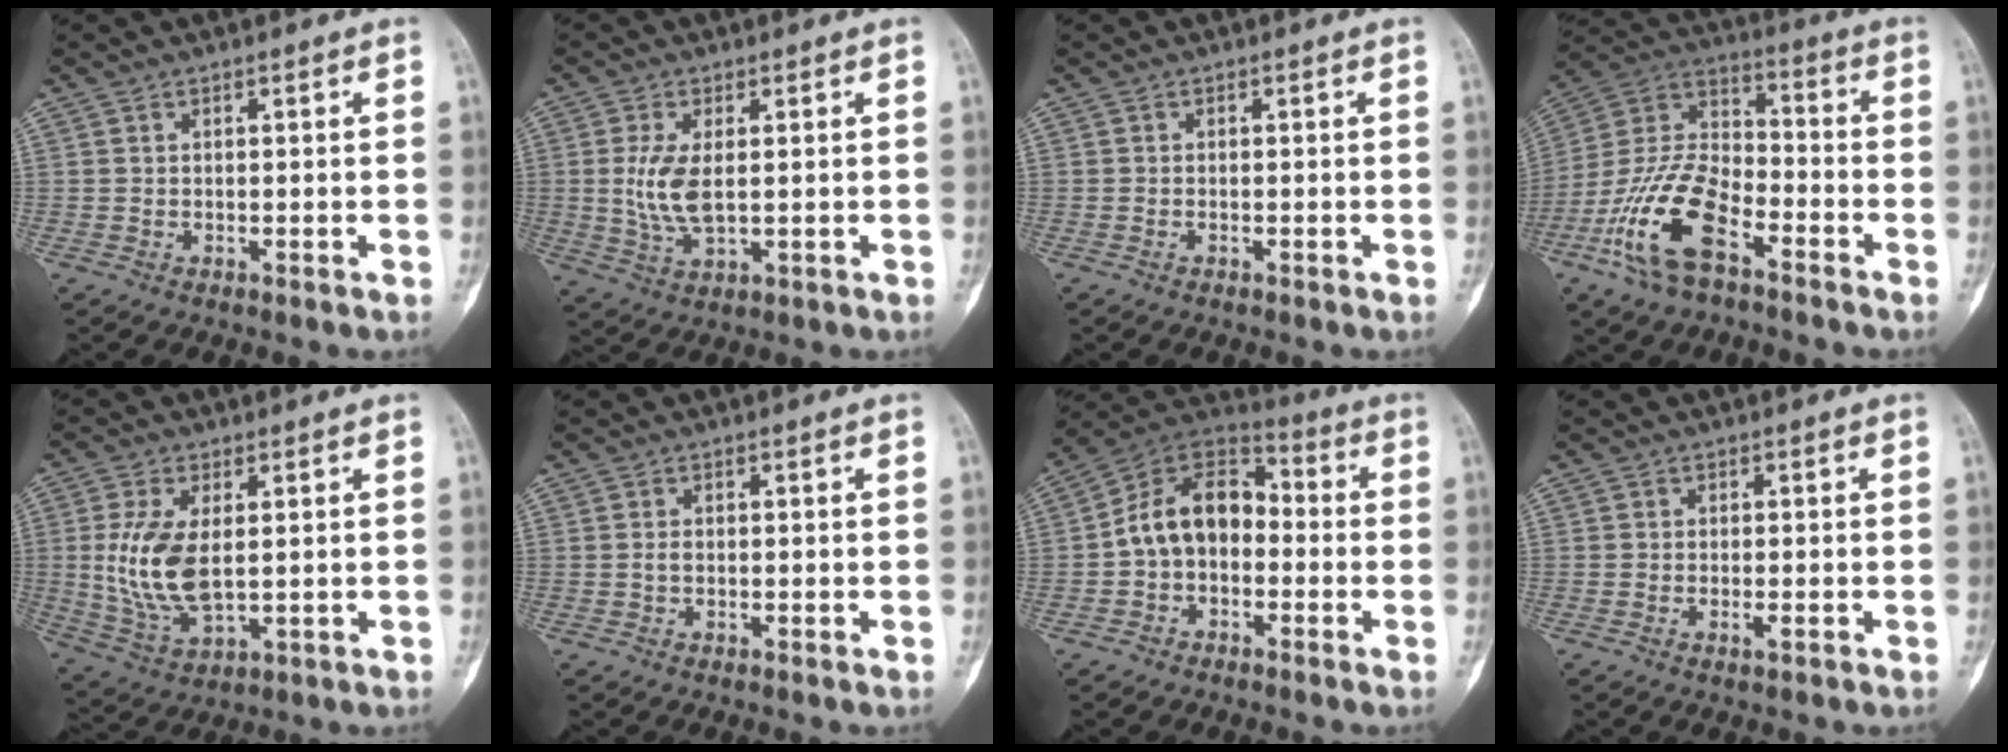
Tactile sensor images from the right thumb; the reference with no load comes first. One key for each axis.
{"total": 6.9, "fx": 0.6, "fy": 3.1, "fz": 6.2, "tx": -0.132, "ty": -0.010, "tz": 0.017}
{"total": 0.0}
{"total": 17.0, "fx": -8.5, "fy": 8.0, "fz": 12.3, "tx": -0.242, "ty": 0.048, "tz": -0.171}
{"total": 11.8, "fx": 1.0, "fy": 6.1, "fz": 10.1, "tx": -0.204, "ty": -0.013, "tz": 0.031}
{"total": 0.9, "fx": -0.1, "fy": 0.6, "fz": 0.6, "tx": -0.008, "ty": 0.000, "tz": -0.004}
{"total": 12.9, "fx": -1.4, "fy": 9.2, "fz": 8.9, "tx": -0.125, "ty": 0.045, "tz": -0.044}
{"total": 1.3, "fx": -0.6, "fy": 0.3, "fz": 1.1, "tx": -0.014, "ty": -0.003, "tz": -0.013}